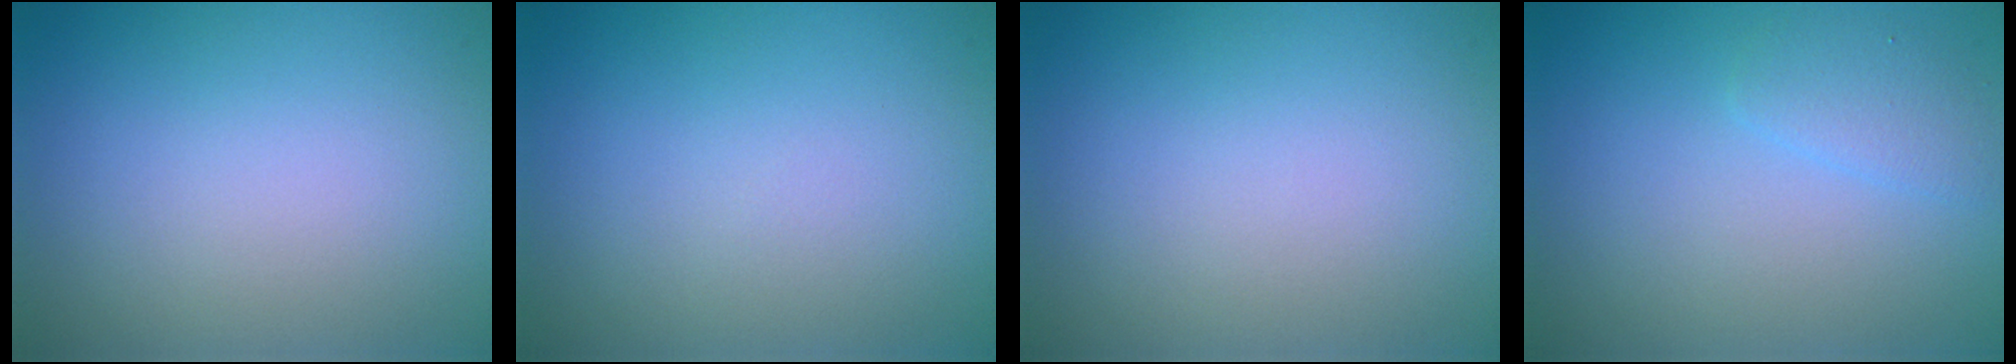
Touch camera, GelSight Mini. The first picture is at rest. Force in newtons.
{"total": 0.0}
{"total": 0.0}
{"total": 1.6, "press": 1.6, "slide": 0.0}